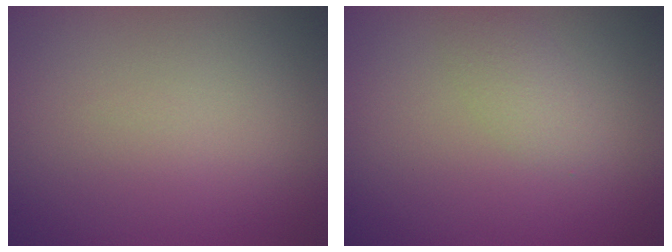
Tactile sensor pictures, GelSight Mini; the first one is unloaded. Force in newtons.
{"total": 1.5, "press": 1.5, "slide": 0.1}